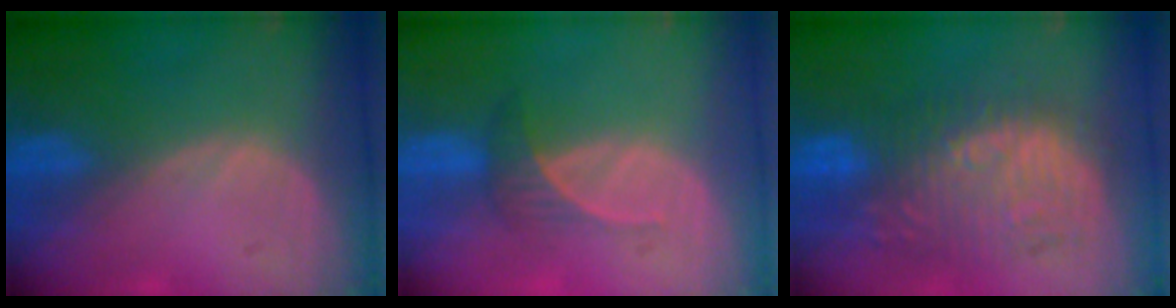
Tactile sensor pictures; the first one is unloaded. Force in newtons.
{"total": 2.8, "press": 2.7, "slide": 0.9}
{"total": 10.7, "press": 10.4, "slide": 2.4}